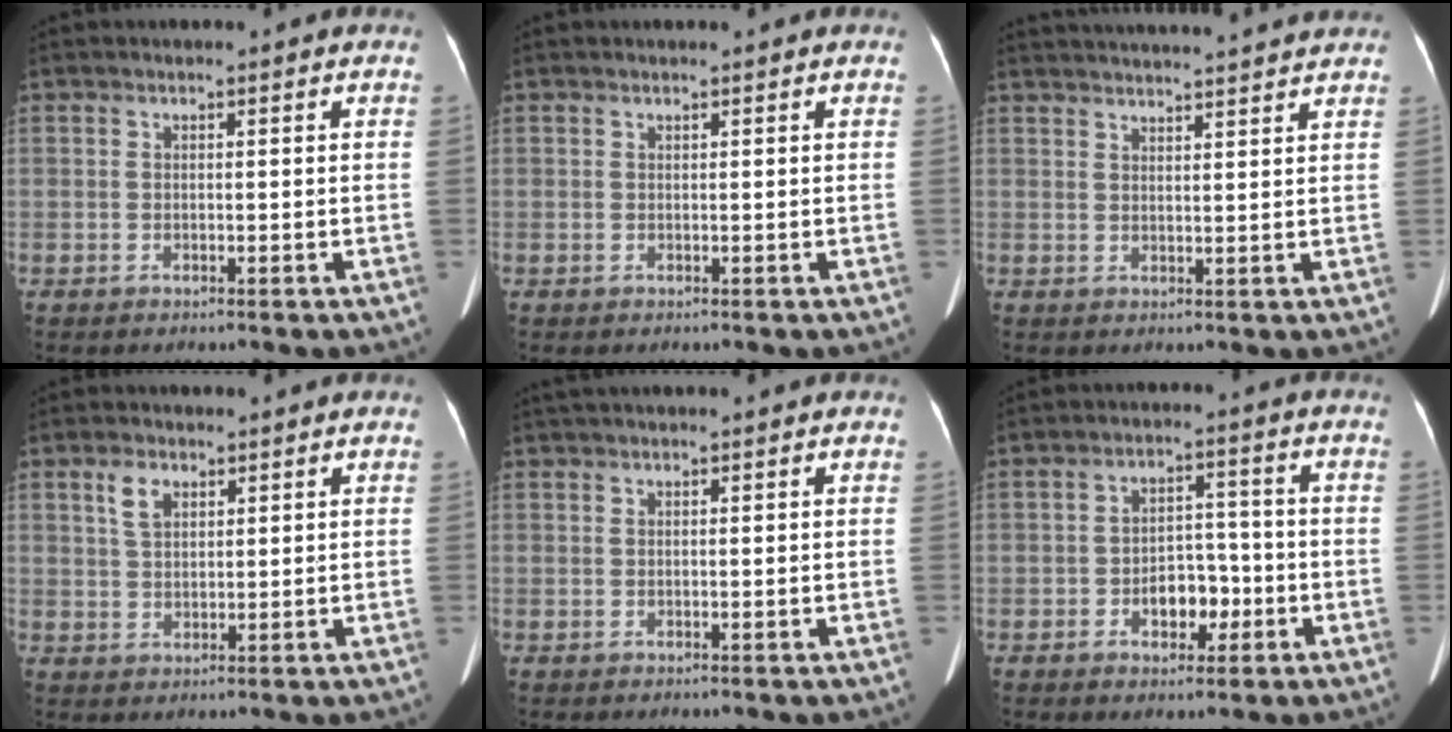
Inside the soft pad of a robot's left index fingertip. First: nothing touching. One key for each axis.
{"total": 1.0, "fx": 1.0, "fy": 0.1, "fz": 0.3, "tx": -0.007, "ty": 0.006, "tz": 0.013}
{"total": 16.0, "fx": 15.2, "fy": 0.1, "fz": 5.1, "tx": -0.081, "ty": 0.005, "tz": 0.203}
{"total": 3.0, "fx": 1.5, "fy": 1.6, "fz": 2.0, "tx": -0.042, "ty": 0.002, "tz": 0.040}
{"total": 5.1, "fx": 4.4, "fy": 0.3, "fz": 2.7, "tx": -0.039, "ty": 0.027, "tz": 0.062}
{"total": 5.4, "fx": -2.4, "fy": 3.2, "fz": 3.6, "tx": -0.052, "ty": 0.006, "tz": -0.033}